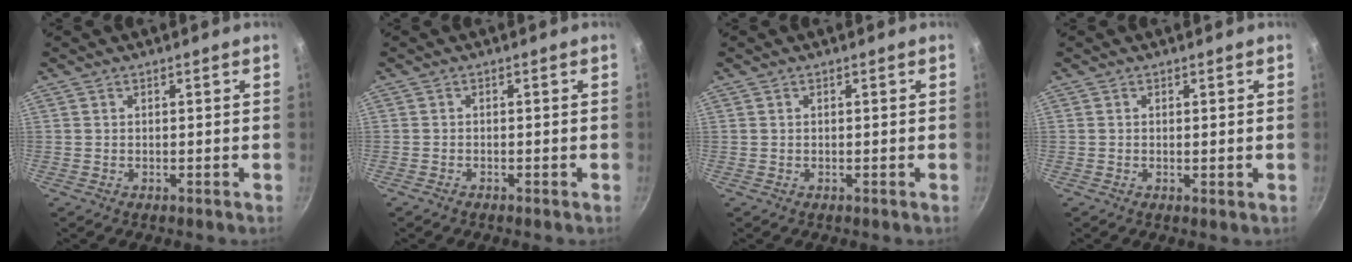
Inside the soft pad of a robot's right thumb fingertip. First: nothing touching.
{"total": 0.7, "force": [-0.6, 0.3, 0.1], "torque": [-0.012, 0.008, -0.015]}
{"total": 0.0}
{"total": 0.6, "force": [0.1, 0.2, 0.6], "torque": [-0.009, -0.003, 0.000]}